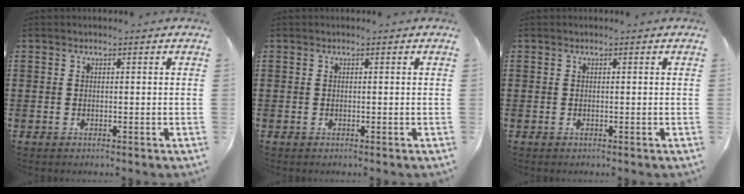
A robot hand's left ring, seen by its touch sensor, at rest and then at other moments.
{"total": 0.0}
{"total": 0.0}